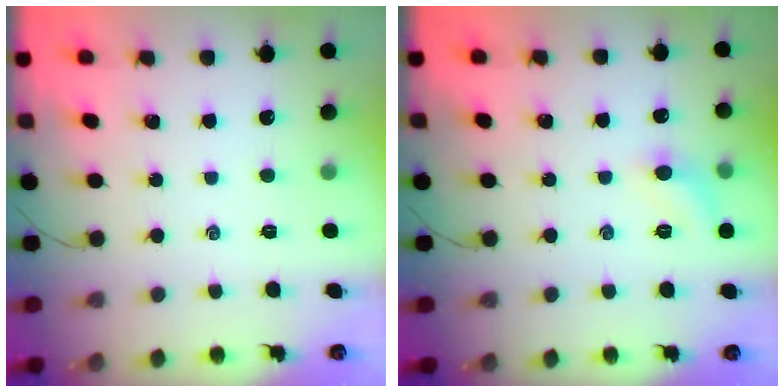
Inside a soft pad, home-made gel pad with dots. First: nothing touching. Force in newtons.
{"total": 6.8, "press": 6.6, "slide": 1.5}